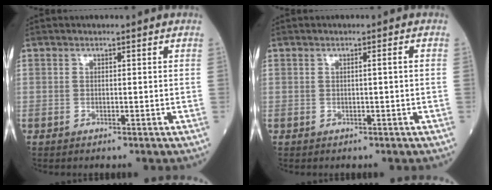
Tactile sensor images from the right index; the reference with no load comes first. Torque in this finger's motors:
{"motor_torque": [0.15, 0.02, 0.06, 0.02]}